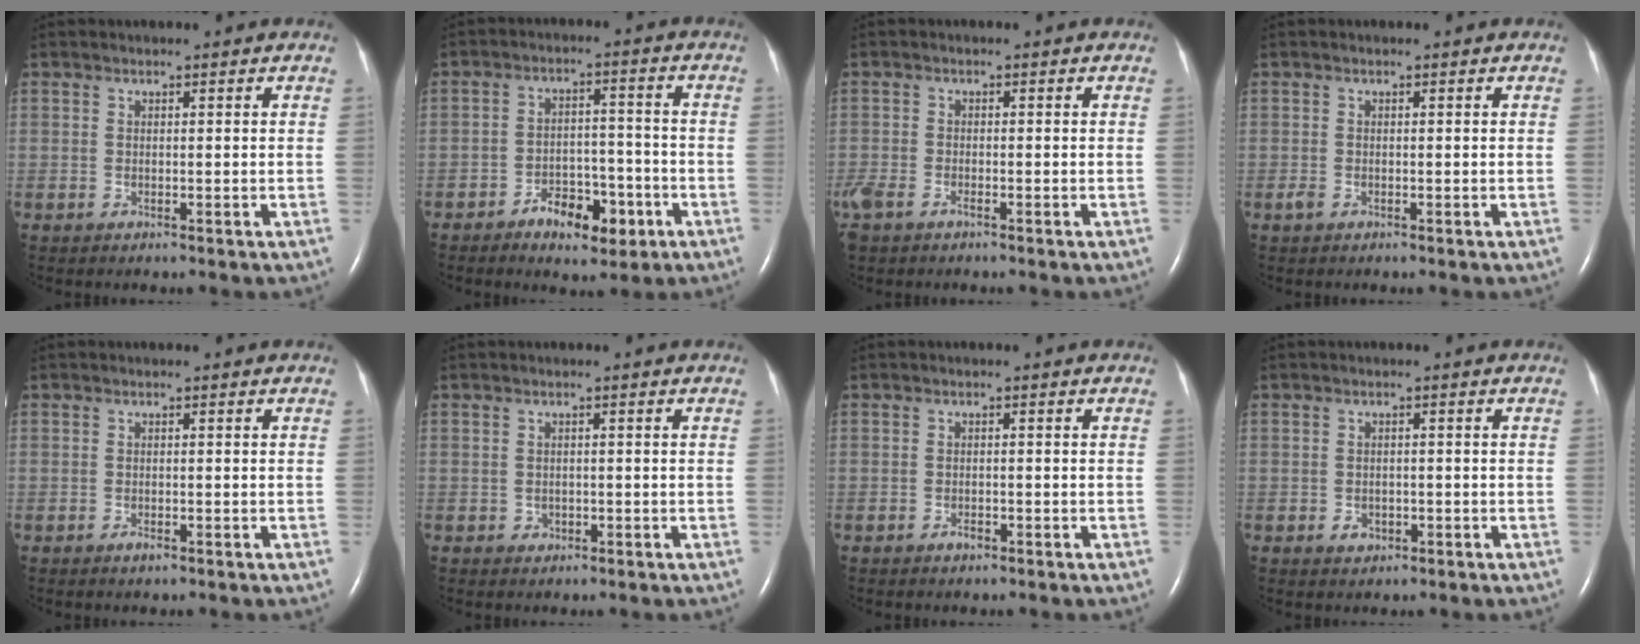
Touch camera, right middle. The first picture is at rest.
{"total": 7.4, "force": [-4.1, 3.7, 4.9], "torque": [-0.075, 0.015, -0.058]}
{"total": 5.9, "force": [-3.6, 3.1, 3.4], "torque": [-0.092, -0.010, -0.068]}
{"total": 0.7, "force": [-0.4, 0.4, 0.4], "torque": [-0.015, -0.002, -0.006]}
{"total": 0.9, "force": [-0.6, 0.3, 0.6], "torque": [-0.012, -0.001, -0.007]}
{"total": 1.0, "force": [-0.4, 0.9, 0.3], "torque": [-0.004, 0.003, -0.002]}
{"total": 1.1, "force": [-0.7, 0.5, 0.6], "torque": [-0.011, 0.001, -0.010]}
{"total": 1.9, "force": [-0.8, 1.5, 0.8], "torque": [-0.013, 0.004, -0.004]}